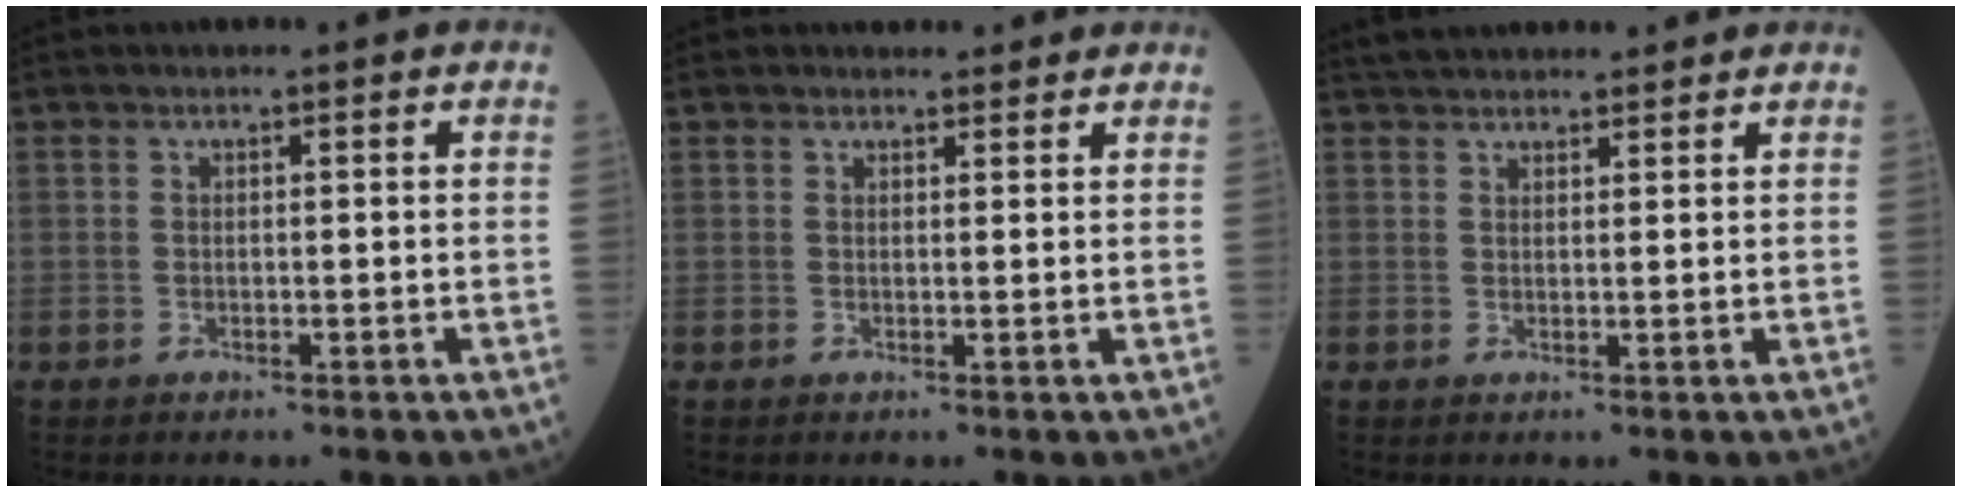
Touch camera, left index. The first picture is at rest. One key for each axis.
{"total": 2.2, "fx": 2.0, "fy": 0.8, "fz": 0.2, "tx": -0.006, "ty": 0.007, "tz": 0.027}
{"total": 8.6, "fx": 7.9, "fy": 2.0, "fz": 2.8, "tx": -0.037, "ty": 0.036, "tz": 0.116}